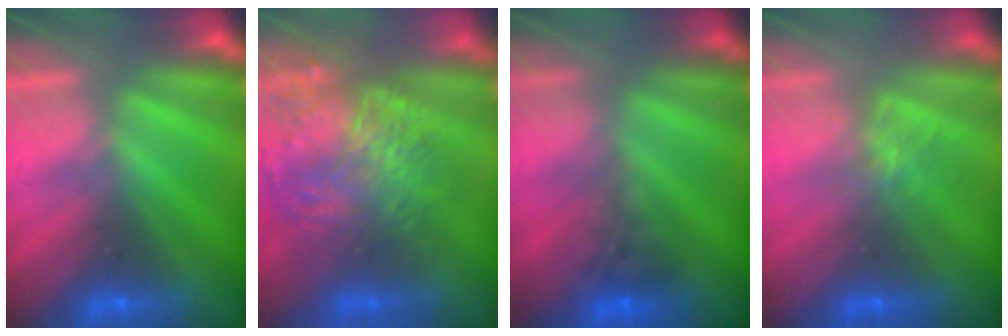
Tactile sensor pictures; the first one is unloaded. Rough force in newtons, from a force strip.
{"total": 10.8}
{"total": 4.7}
{"total": 1.4}